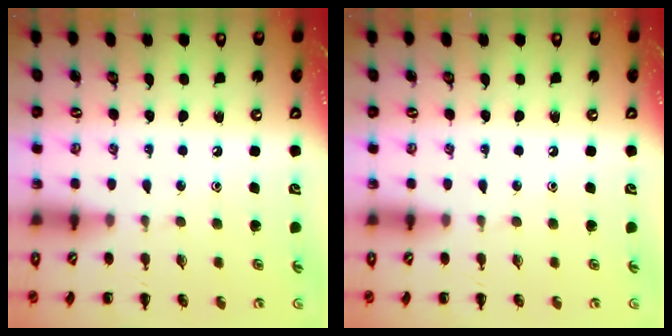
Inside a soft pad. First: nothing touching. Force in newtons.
{"total": 0.0}